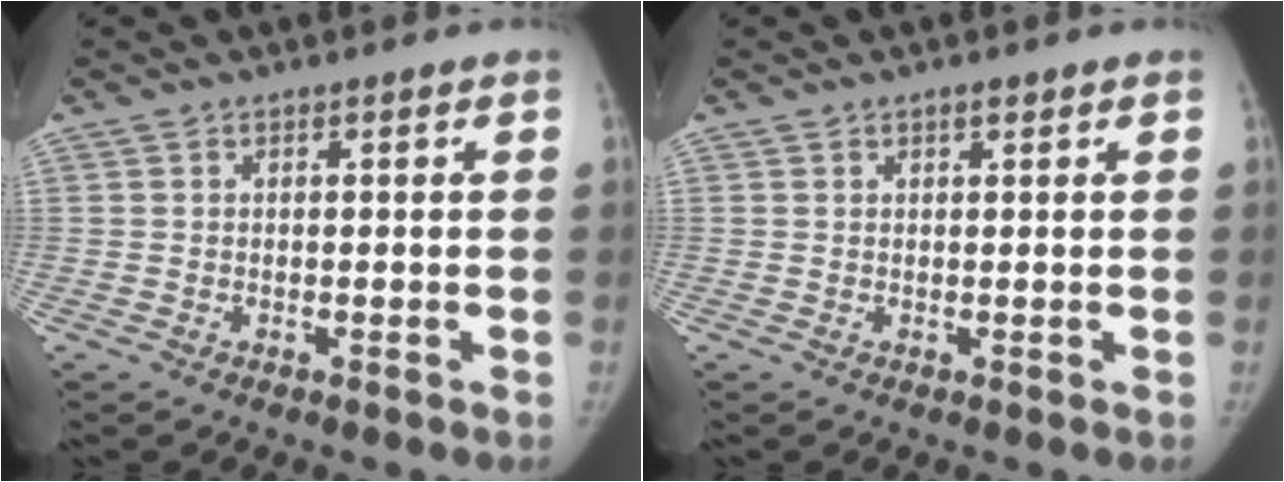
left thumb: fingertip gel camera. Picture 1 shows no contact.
{"total": 0.9, "force": [0.6, 0.4, 0.5], "torque": [-0.003, -0.002, 0.006]}